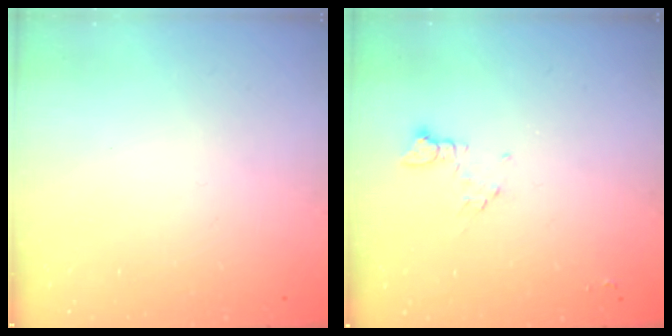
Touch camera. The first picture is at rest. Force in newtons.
{"total": 5.9, "press": 5.9, "slide": 0.8}